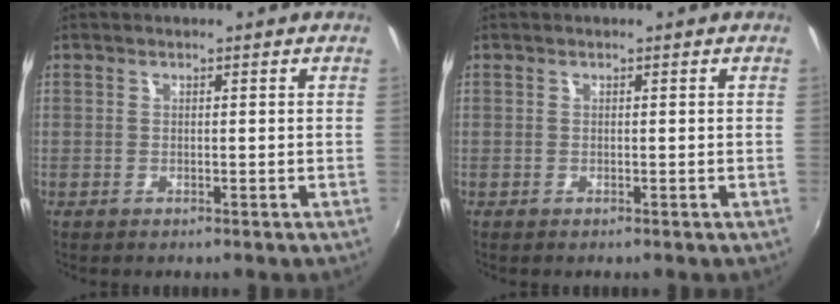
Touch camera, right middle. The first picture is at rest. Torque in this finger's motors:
{"motor_torque": [-0.08, -0.47, 0.02, 0.00]}